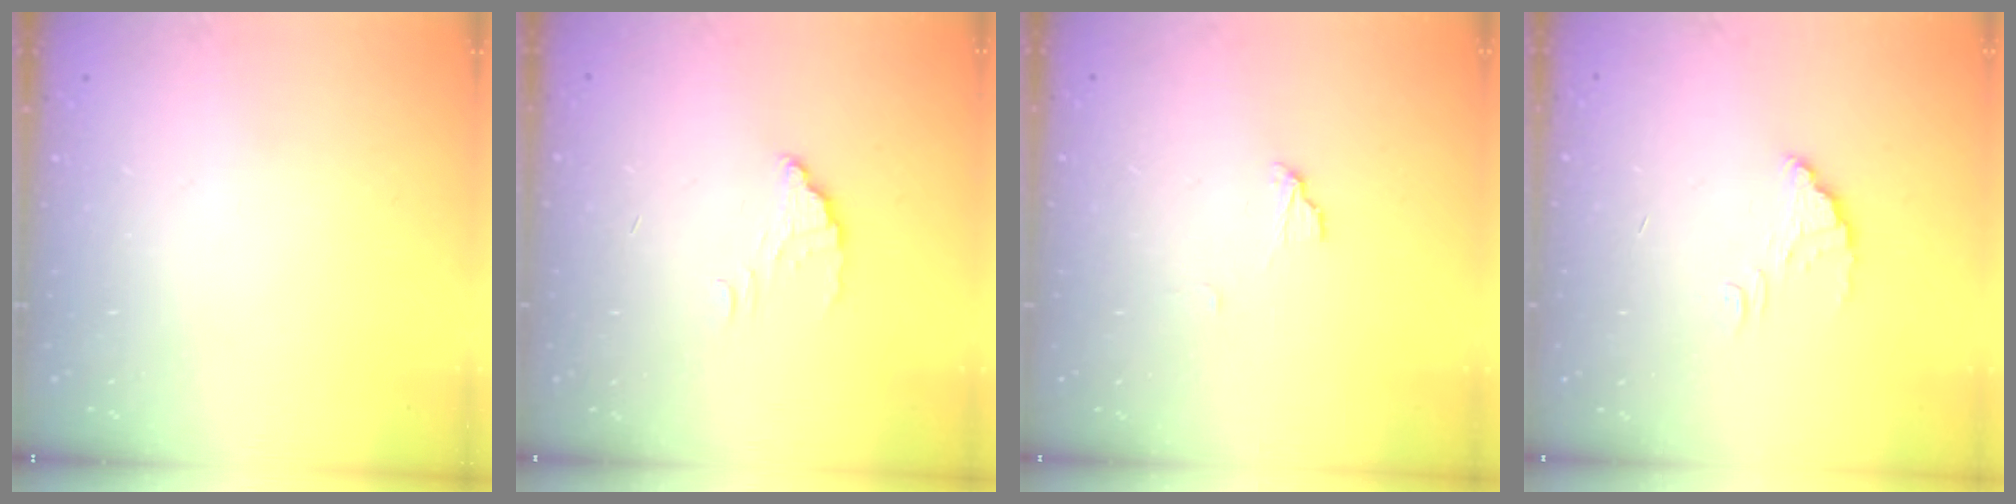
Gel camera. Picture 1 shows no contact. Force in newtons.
{"total": 2.2, "press": 2.2, "slide": 0.1}
{"total": 3.1, "press": 3.1, "slide": 0.3}
{"total": 3.1, "press": 3.1, "slide": 0.2}